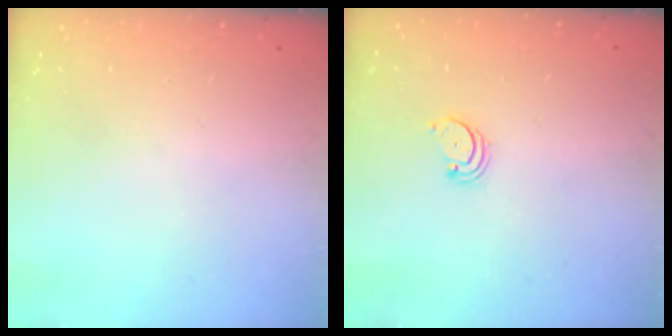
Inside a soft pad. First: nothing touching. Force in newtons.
{"total": 2.2, "press": 2.2, "slide": 0.2}